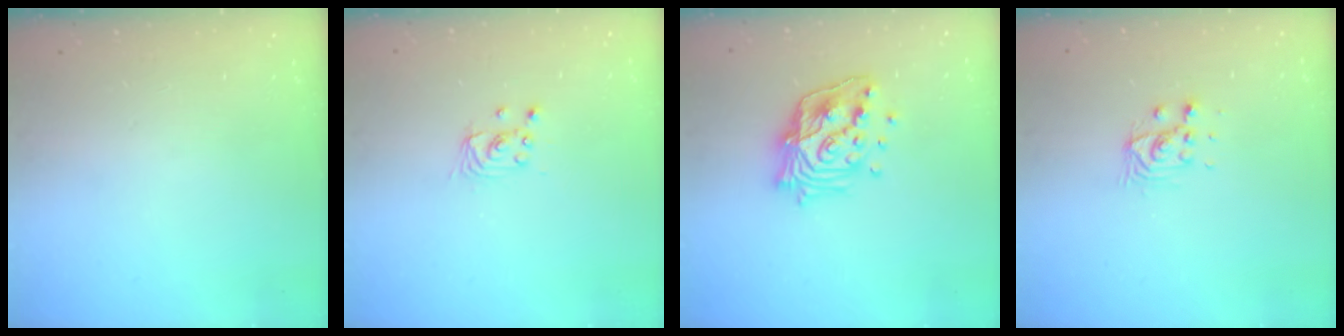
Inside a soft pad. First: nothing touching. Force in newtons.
{"total": 2.4, "press": 2.4, "slide": 0.2}
{"total": 17.5, "press": 17.2, "slide": 2.8}
{"total": 5.4, "press": 5.4, "slide": 0.1}